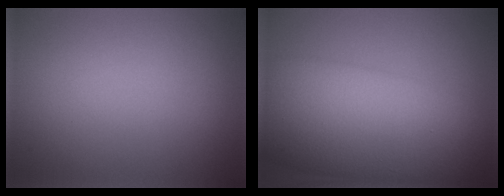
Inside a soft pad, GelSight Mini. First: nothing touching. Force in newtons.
{"total": 12.4, "press": 12.4, "slide": 0.0}